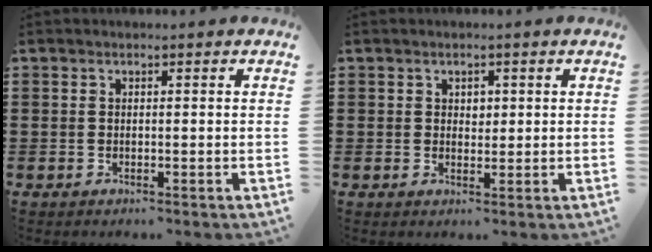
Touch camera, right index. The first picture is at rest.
{"total": 1.5, "force": [0.7, 1.2, 0.7], "torque": [-0.008, 0.003, 0.010]}